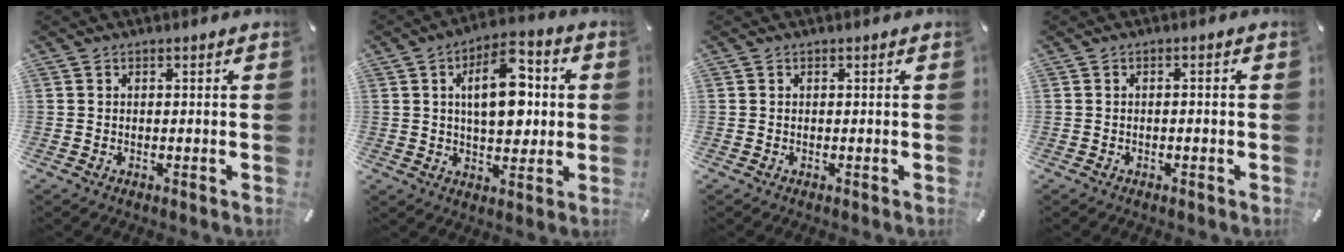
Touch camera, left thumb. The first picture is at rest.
{"total": 14.2, "force": [2.6, 8.1, 11.4], "torque": [-0.179, 0.000, 0.040]}
{"total": 0.0}
{"total": 1.2, "force": [-0.7, 0.3, 0.9], "torque": [-0.016, 0.002, -0.014]}